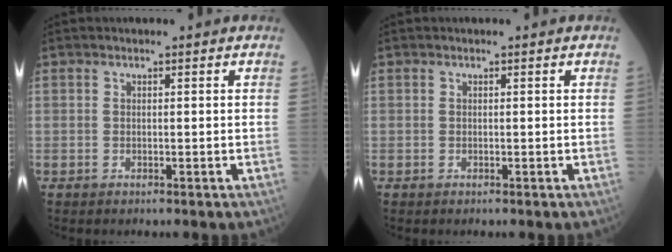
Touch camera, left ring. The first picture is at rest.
{"total": 0.0}